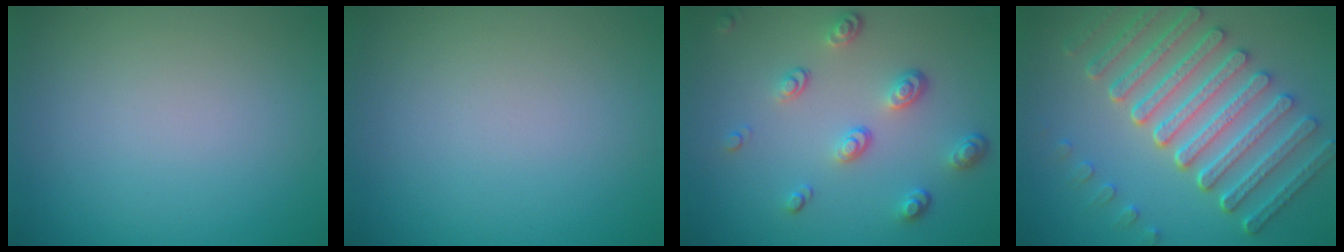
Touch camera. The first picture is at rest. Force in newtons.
{"total": 0.0}
{"total": 3.5, "press": 2.5, "slide": 2.4}
{"total": 8.1, "press": 6.1, "slide": 5.3}